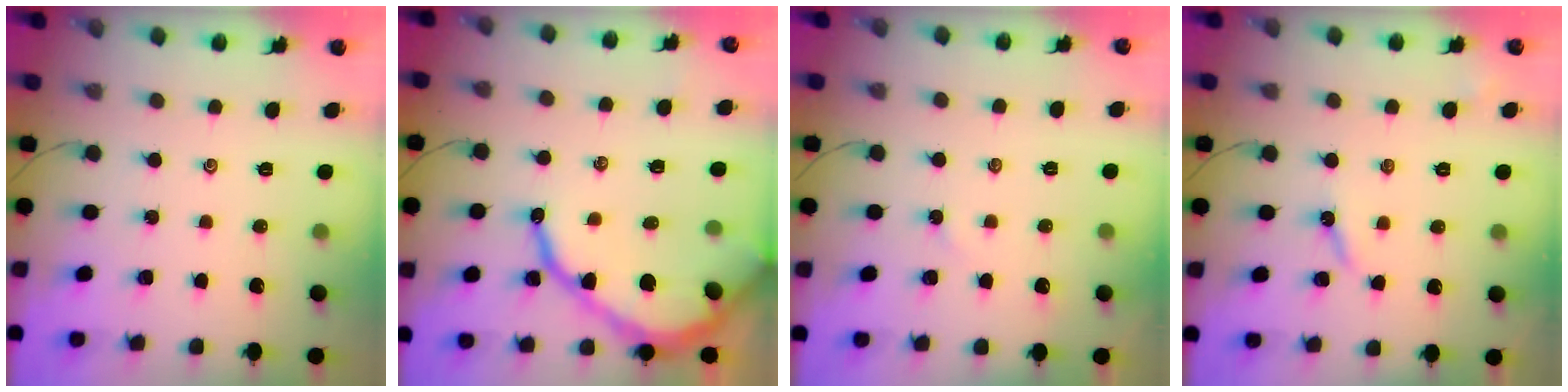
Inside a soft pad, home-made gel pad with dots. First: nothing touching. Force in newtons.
{"total": 13.2, "press": 13.2, "slide": 1.2}
{"total": 3.0, "press": 2.9, "slide": 0.3}
{"total": 3.6, "press": 3.5, "slide": 0.4}